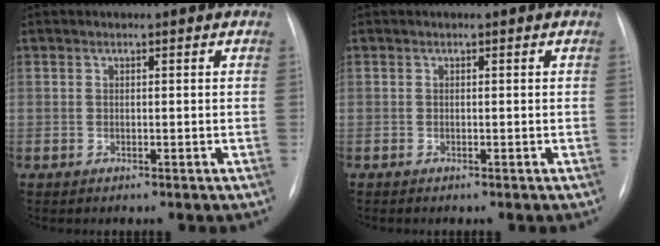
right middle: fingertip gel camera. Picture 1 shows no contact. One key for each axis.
{"total": 0.0}